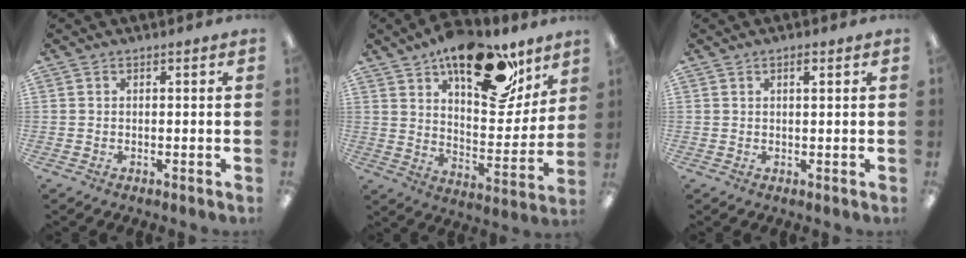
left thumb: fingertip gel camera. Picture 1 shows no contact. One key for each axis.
{"total": 24.9, "fx": 15.4, "fy": 11.5, "fz": 15.7, "tx": -0.211, "ty": -0.088, "tz": 0.253}
{"total": 1.7, "fx": 1.0, "fy": 0.5, "fz": 1.3, "tx": -0.020, "ty": -0.001, "tz": 0.014}